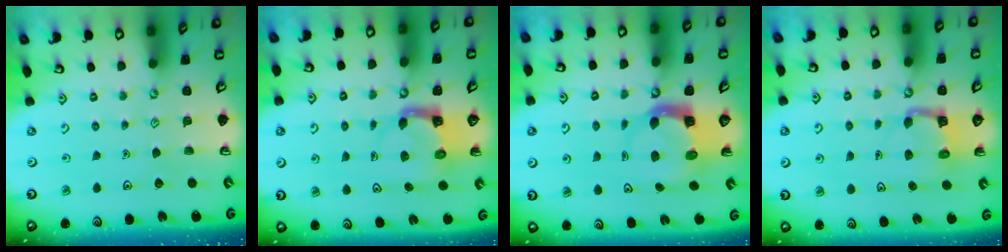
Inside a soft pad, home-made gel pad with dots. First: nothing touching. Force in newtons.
{"total": 3.7, "press": 3.7, "slide": 0.4}
{"total": 3.9, "press": 3.9, "slide": 0.6}
{"total": 3.9, "press": 3.8, "slide": 0.3}